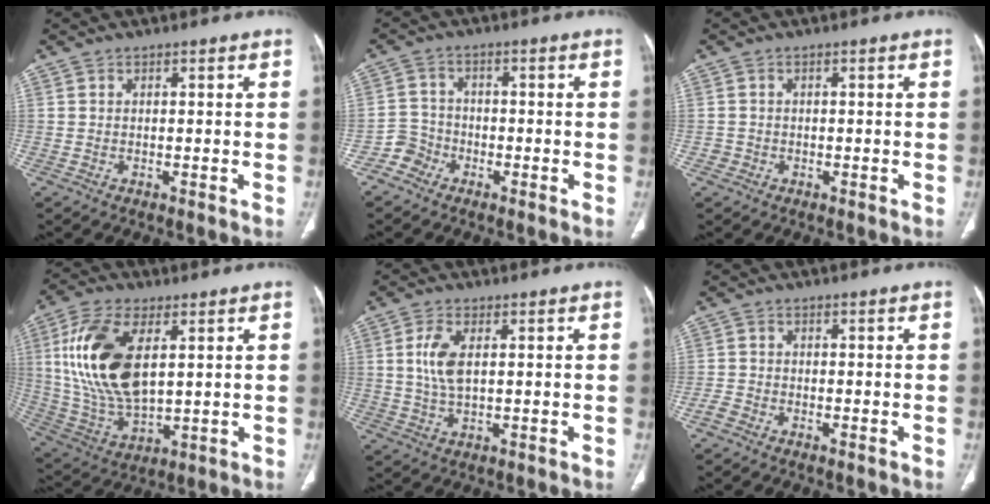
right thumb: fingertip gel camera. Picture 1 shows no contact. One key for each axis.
{"total": 3.6, "fx": -2.3, "fy": 2.7, "fz": -0.4, "tx": 0.026, "ty": 0.017, "tz": -0.054}
{"total": 1.1, "fx": -0.3, "fy": 1.0, "fz": 0.0, "tx": 0.005, "ty": 0.006, "tz": -0.007}
{"total": 18.7, "fx": 4.7, "fy": 9.6, "fz": 15.3, "tx": -0.310, "ty": -0.015, "tz": 0.096}
{"total": 6.0, "fx": 1.3, "fy": 2.8, "fz": 5.1, "tx": -0.115, "ty": -0.004, "tz": 0.027}
{"total": 1.8, "fx": -1.4, "fy": 0.9, "fz": 0.7, "tx": -0.020, "ty": 0.006, "tz": -0.029}